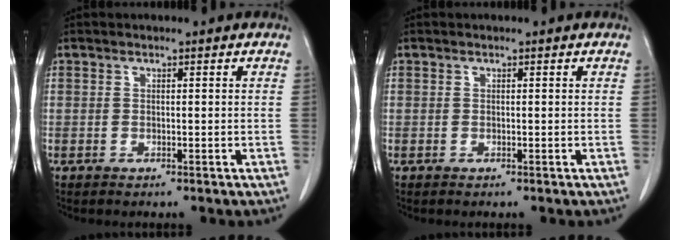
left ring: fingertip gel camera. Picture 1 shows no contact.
{"total": 0.0}